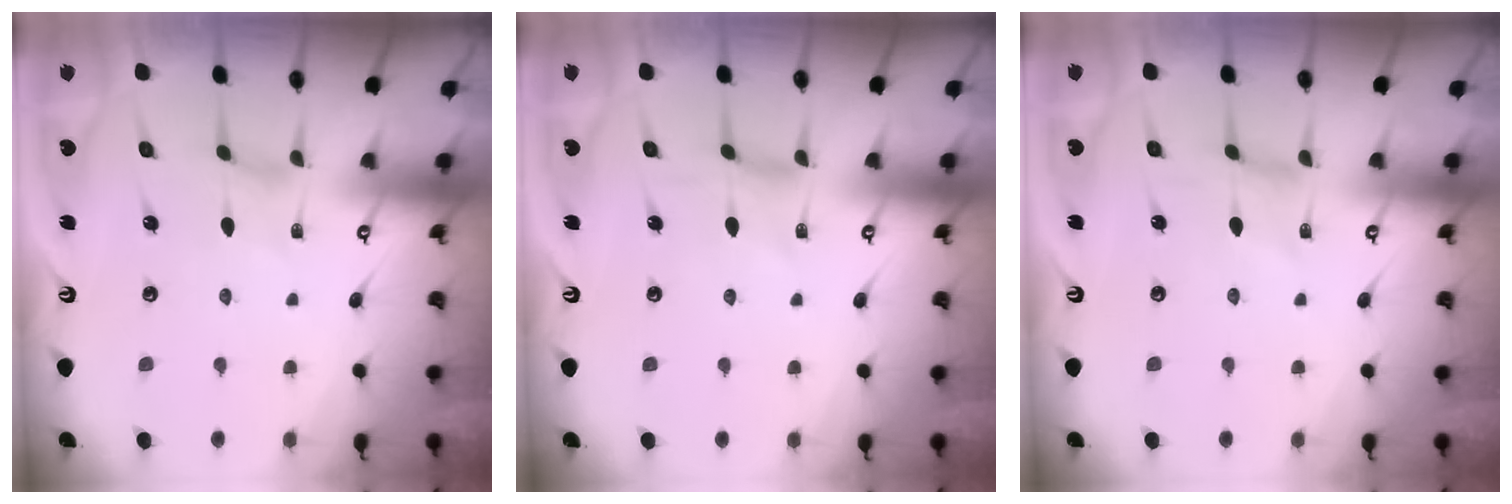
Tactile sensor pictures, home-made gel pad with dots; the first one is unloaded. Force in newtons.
{"total": 0.0}
{"total": 0.5, "press": 0.5, "slide": 0.2}